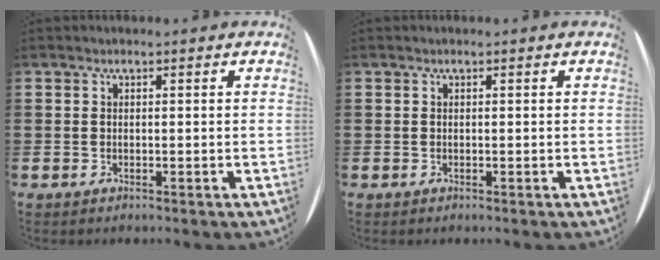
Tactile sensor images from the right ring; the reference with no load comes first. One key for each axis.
{"total": 0.0}